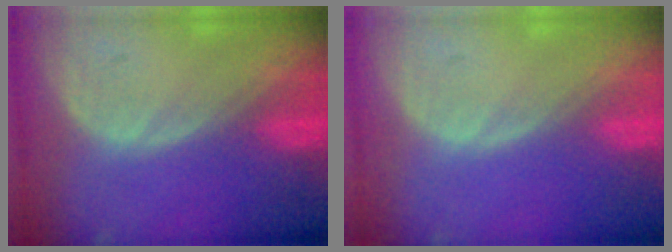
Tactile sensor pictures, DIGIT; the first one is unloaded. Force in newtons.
{"total": 0.0}